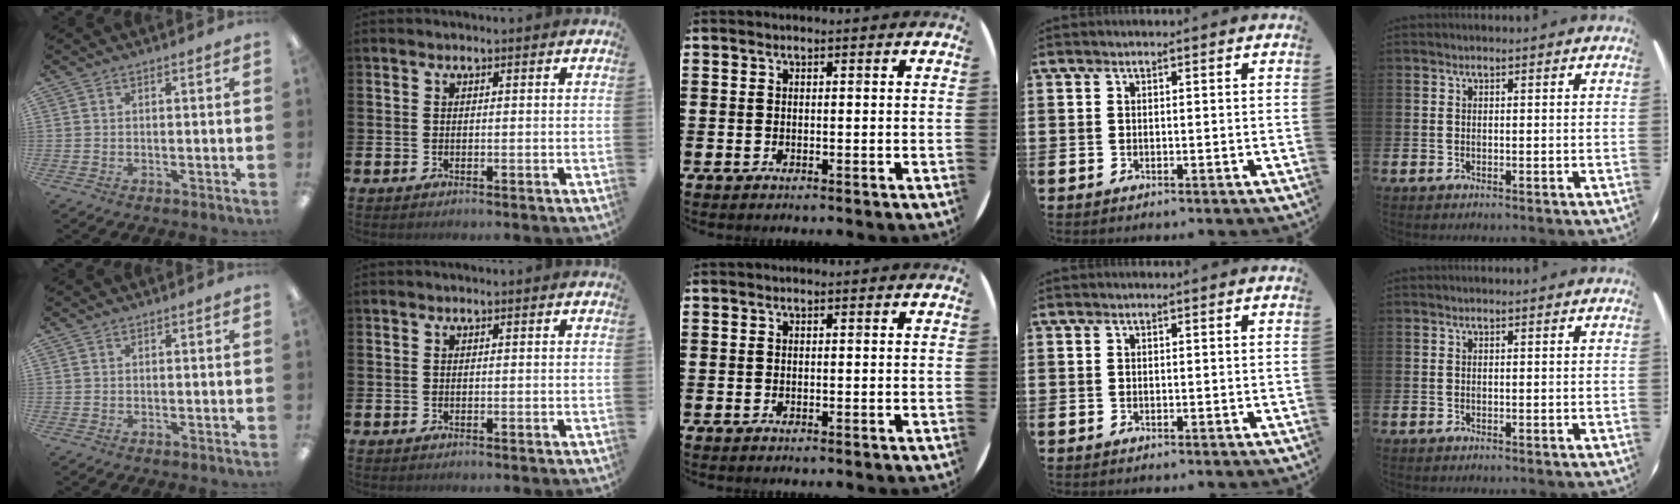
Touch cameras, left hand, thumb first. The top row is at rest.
{}